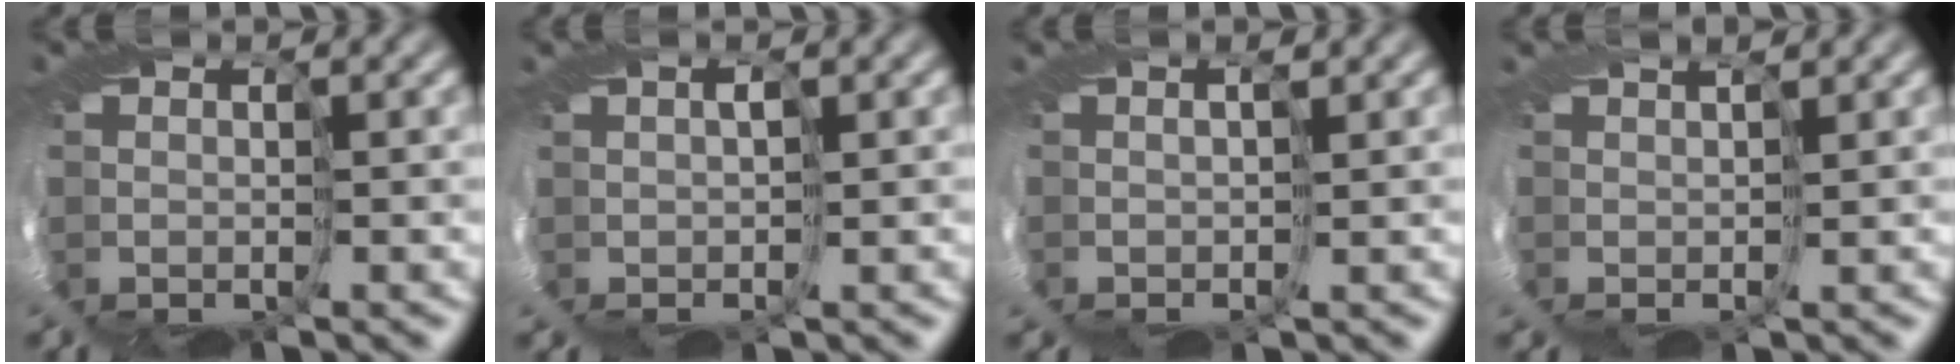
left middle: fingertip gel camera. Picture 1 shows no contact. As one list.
[{"total": 1.4, "force": [0.5, -1.2, -0.6], "torque": [0.019, 0.013, 0.004]}, {"total": 1.7, "force": [1.0, -1.4, -0.2], "torque": [0.019, 0.017, -0.011]}, {"total": 2.9, "force": [2.1, -1.9, -0.8], "torque": [0.018, 0.022, 0.008]}]